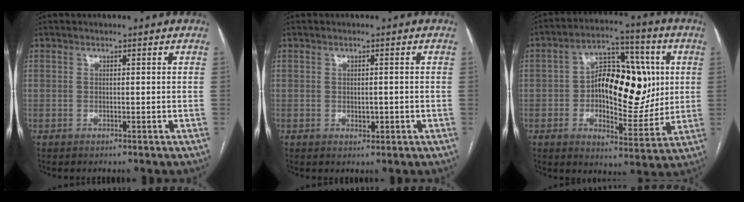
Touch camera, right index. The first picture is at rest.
{"total": 1.6, "force": [-0.3, 0.9, 1.3], "torque": [-0.022, -0.001, -0.001]}
{"total": 15.7, "force": [1.3, 7.6, 13.7], "torque": [-0.207, 0.035, 0.025]}